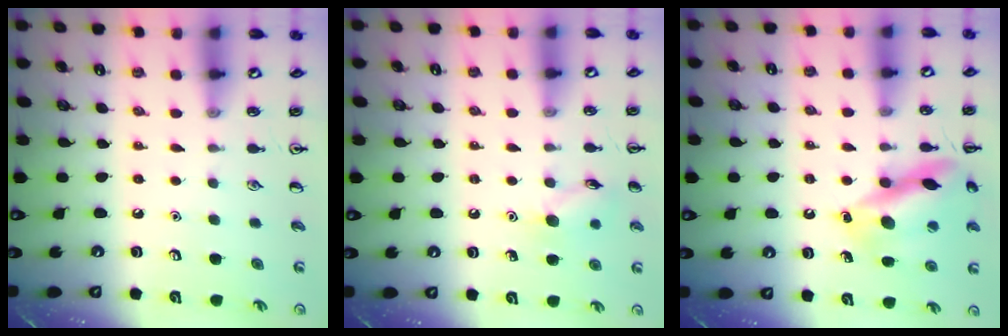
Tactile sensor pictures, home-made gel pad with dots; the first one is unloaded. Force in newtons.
{"total": 8.1, "press": 8.1, "slide": 0.5}
{"total": 14.9, "press": 14.8, "slide": 1.7}